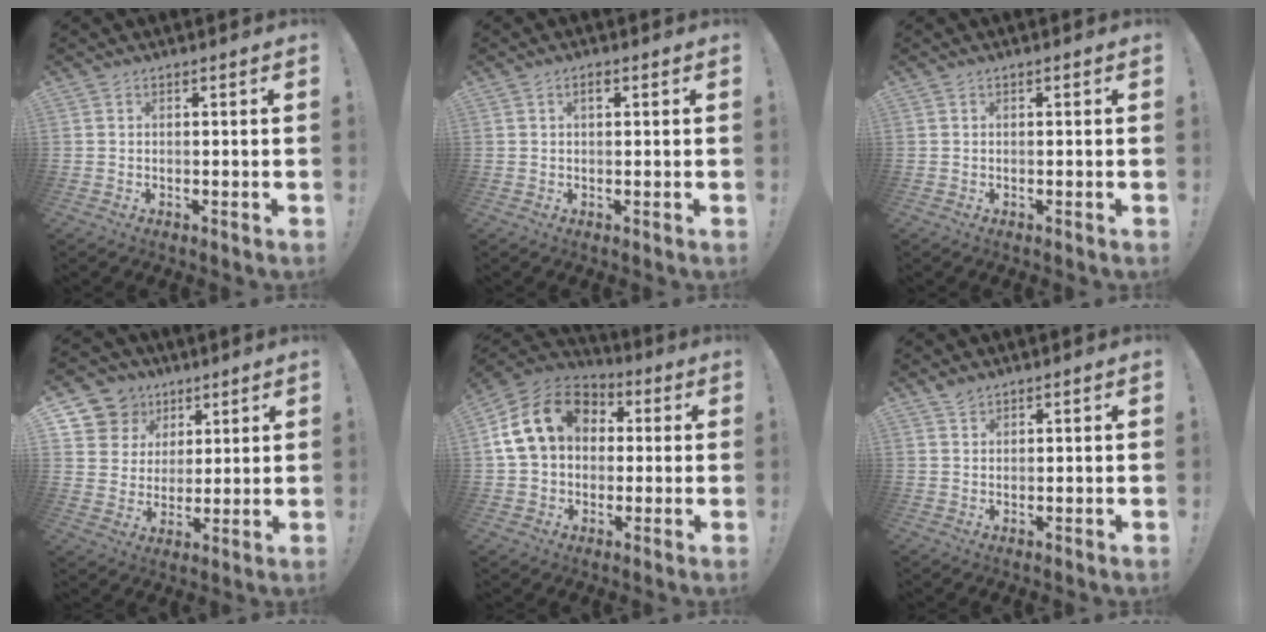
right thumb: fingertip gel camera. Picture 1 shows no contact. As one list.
[{"total": 1.6, "force": [0.6, 0.7, 1.3], "torque": [-0.017, 0.001, 0.007]}, {"total": 0.0}, {"total": 10.1, "force": [5.2, 8.4, 2.0], "torque": [-0.028, -0.037, 0.107]}, {"total": 17.8, "force": [4.4, 13.4, 10.8], "torque": [-0.172, 0.001, 0.082]}, {"total": 2.0, "force": [1.8, 0.7, 0.6], "torque": [-0.008, -0.008, 0.034]}]